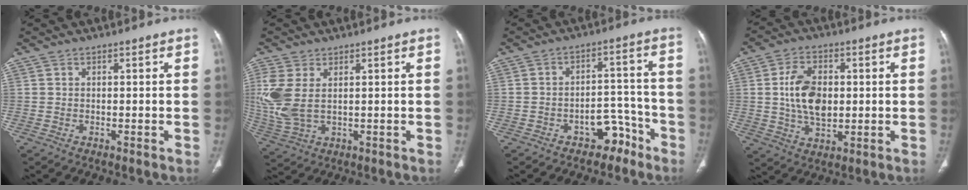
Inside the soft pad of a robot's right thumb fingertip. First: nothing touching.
{"total": 9.1, "force": [1.9, 5.2, 7.3], "torque": [-0.194, -0.001, 0.052]}
{"total": 7.0, "force": [-4.7, 4.5, 2.7], "torque": [-0.007, 0.066, -0.067]}
{"total": 10.6, "force": [0.8, 6.7, 8.1], "torque": [-0.133, -0.002, 0.020]}